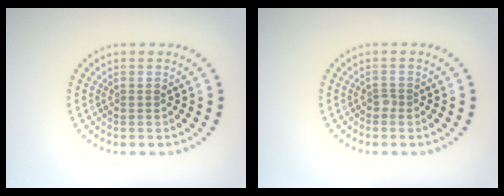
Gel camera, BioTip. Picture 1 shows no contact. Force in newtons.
{"total": 0.7, "press": 0.5, "slide": 0.5}